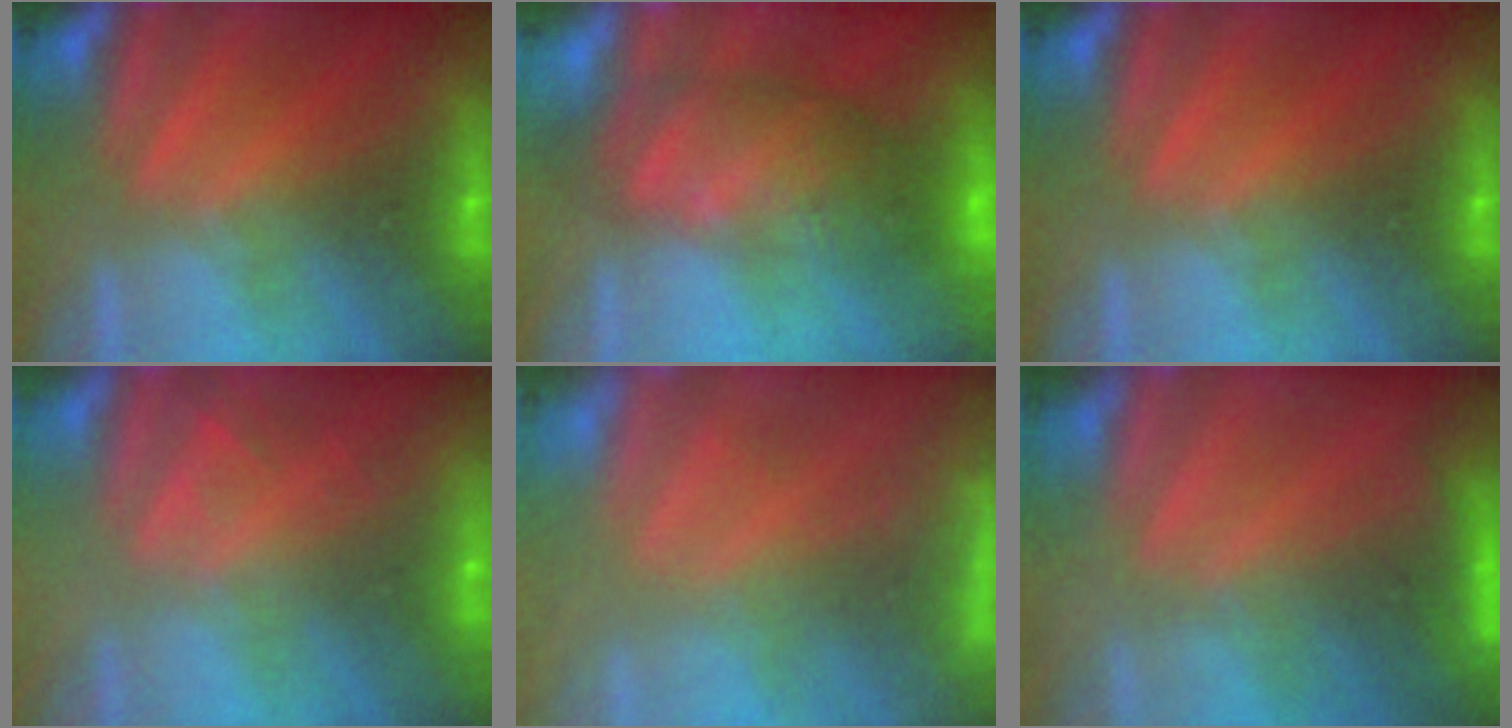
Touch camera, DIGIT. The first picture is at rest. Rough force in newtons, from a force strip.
{"total": 7.4}
{"total": 0.0}
{"total": 2.0}
{"total": 6.9}
{"total": 9.3}